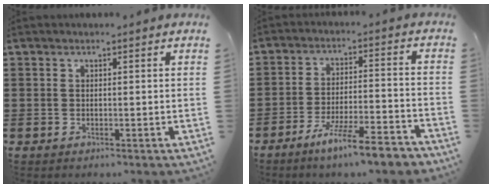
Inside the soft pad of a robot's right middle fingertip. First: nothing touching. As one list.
[{"total": 8.5, "force": [-7.0, 0.1, 4.9], "torque": [-0.092, -0.004, -0.132]}]